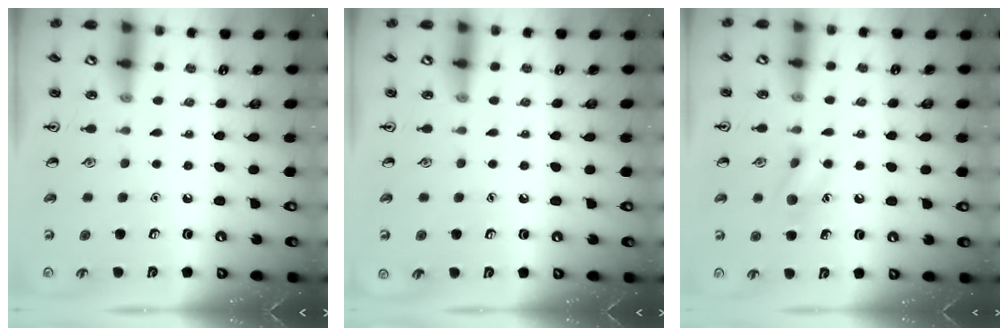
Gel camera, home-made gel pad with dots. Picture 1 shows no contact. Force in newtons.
{"total": 0.0}
{"total": 8.3, "press": 8.3, "slide": 0.7}